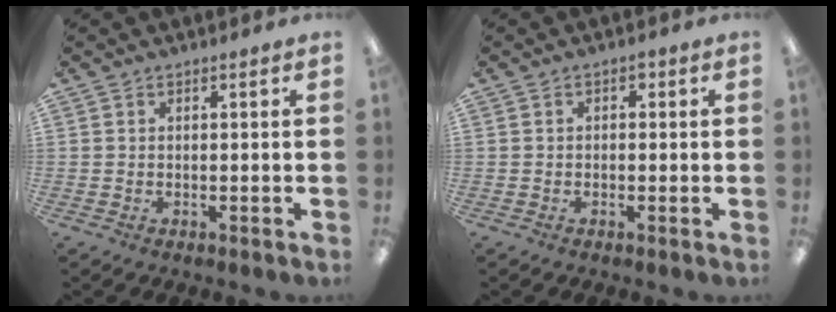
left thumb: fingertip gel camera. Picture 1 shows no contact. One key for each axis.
{"total": 1.3, "fx": 0.0, "fy": 1.1, "fz": 0.7, "tx": -0.006, "ty": 0.005, "tz": -0.005}